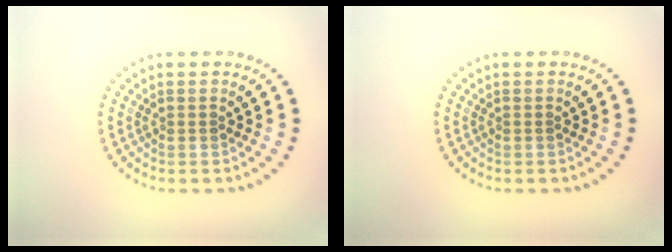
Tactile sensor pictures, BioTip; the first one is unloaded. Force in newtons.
{"total": 0.0}